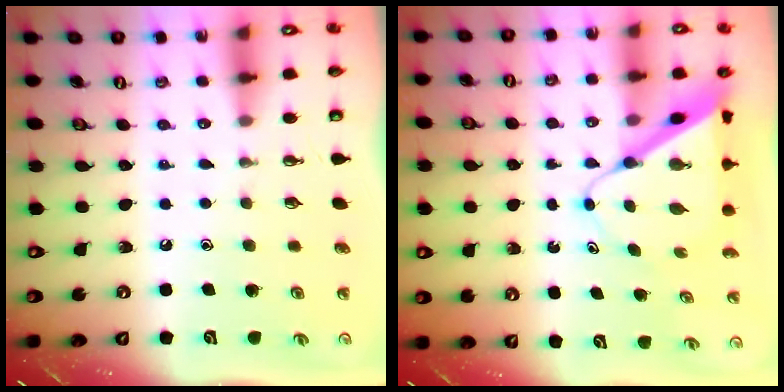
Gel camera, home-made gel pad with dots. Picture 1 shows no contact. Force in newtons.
{"total": 9.0, "press": 8.9, "slide": 0.5}